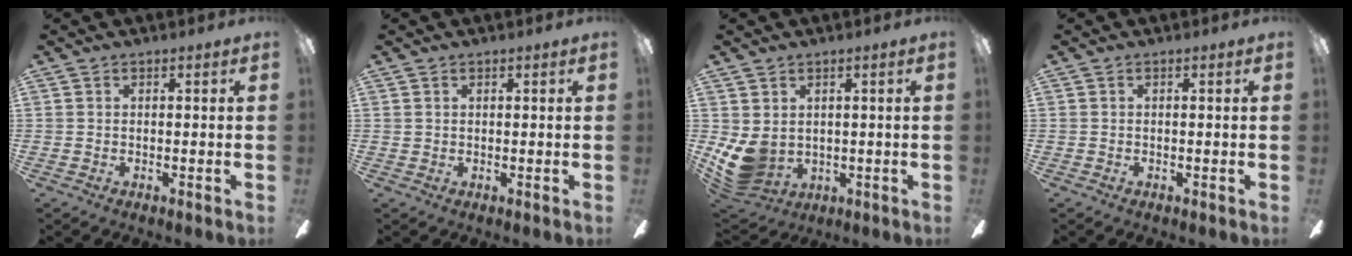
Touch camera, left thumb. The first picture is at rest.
{"total": 0.9, "force": [0.7, 0.6, 0.0], "torque": [-0.001, 0.001, 0.013]}
{"total": 7.9, "force": [0.5, 6.2, 4.9], "torque": [-0.137, -0.016, 0.012]}
{"total": 0.0}